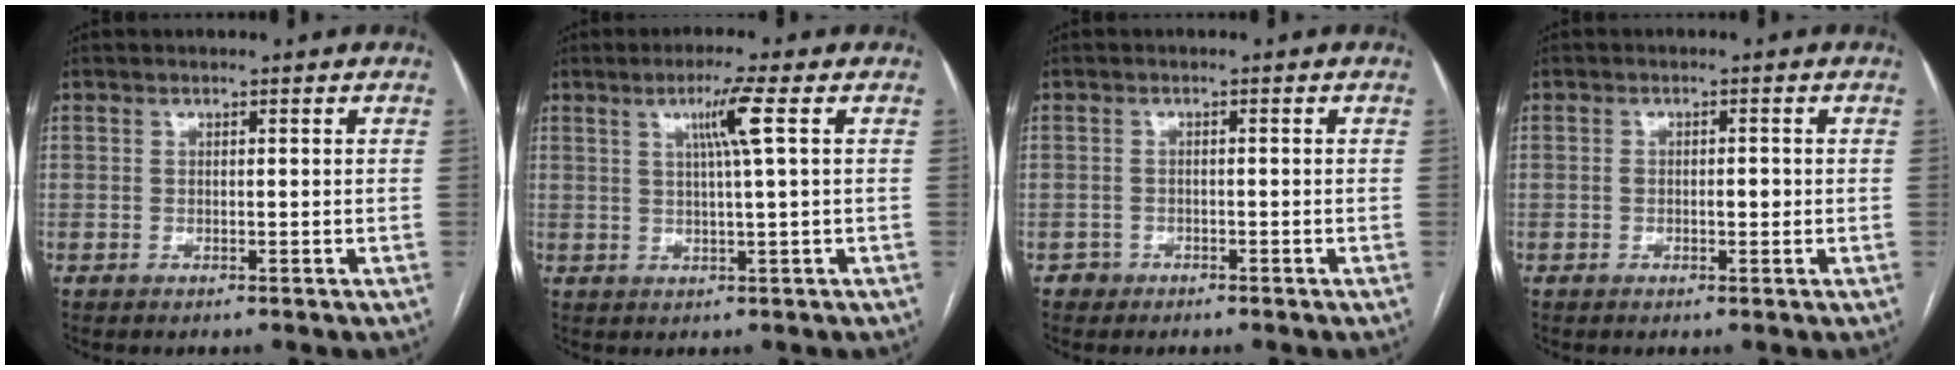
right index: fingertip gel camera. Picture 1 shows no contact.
{"total": 4.9, "force": [1.6, -1.0, 4.5], "torque": [-0.084, 0.001, 0.030]}
{"total": 1.3, "force": [-0.9, 0.9, -0.2], "torque": [0.001, 0.005, -0.017]}
{"total": 1.8, "force": [-0.2, 0.9, 1.6], "torque": [-0.025, 0.003, -0.001]}